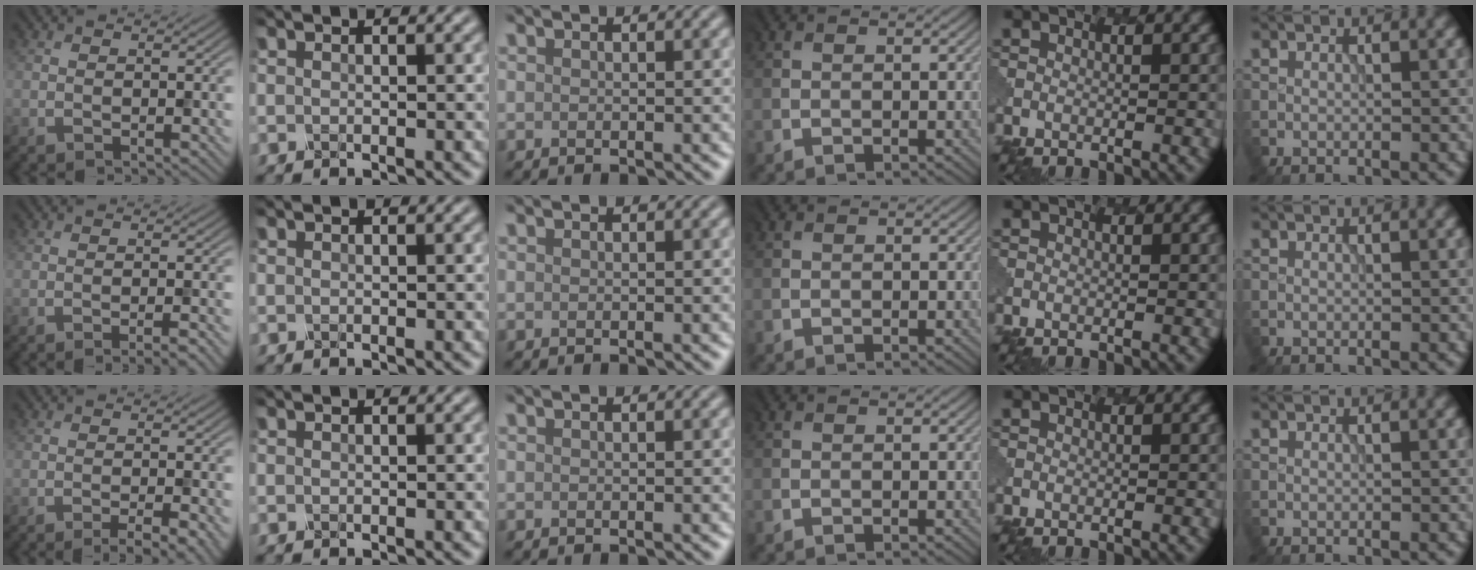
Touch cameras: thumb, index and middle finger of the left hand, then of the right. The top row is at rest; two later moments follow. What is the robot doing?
{"motion": "dispense", "object": "oil cruet"}